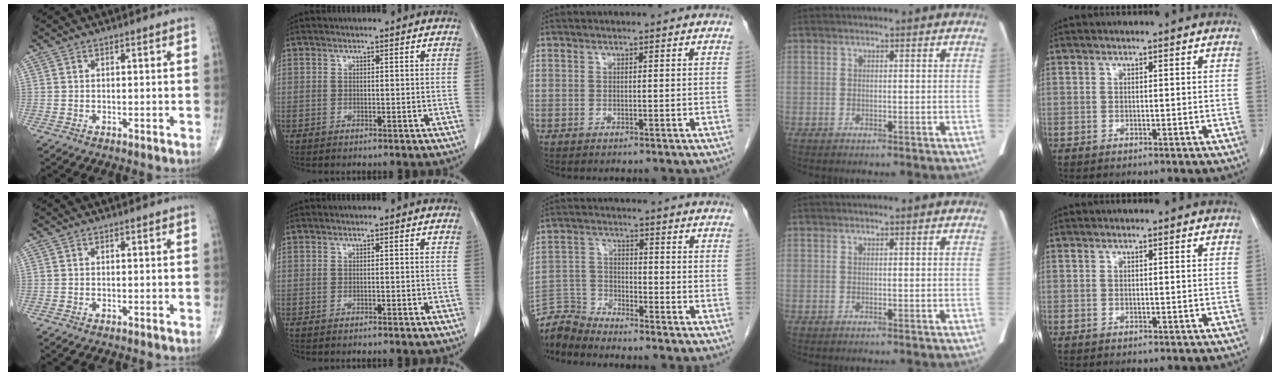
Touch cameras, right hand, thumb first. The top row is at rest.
{"index": {"total": 0.6, "force": [-0.5, -0.1, 0.2], "torque": [0.000, 0.000, -0.008]}, "middle": {"total": 5.8, "force": [-5.7, -0.3, -0.8], "torque": [0.014, 0.002, -0.111]}}